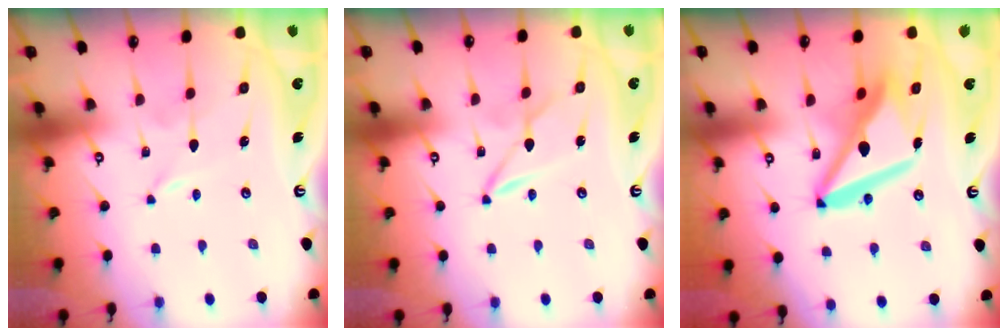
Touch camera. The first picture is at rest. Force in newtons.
{"total": 2.0, "press": 2.0, "slide": 0.1}
{"total": 15.3, "press": 15.1, "slide": 1.8}